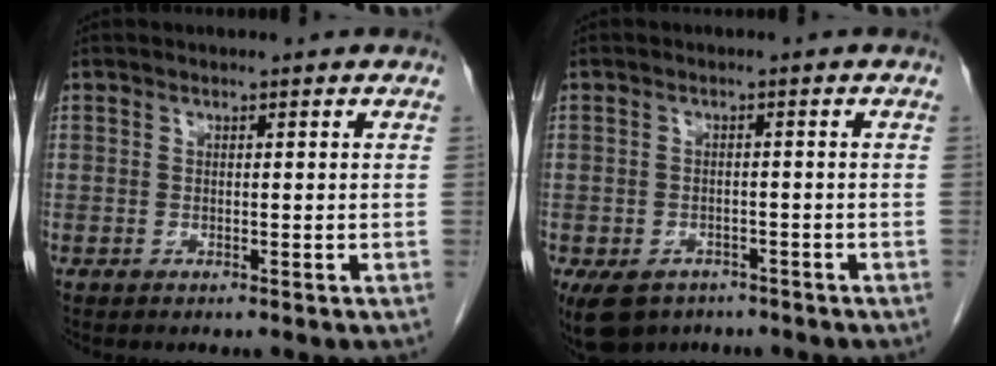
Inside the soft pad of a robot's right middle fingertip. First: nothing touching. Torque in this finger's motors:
{"motor_torque": [0.71, -0.51, 0.32, 0.07]}